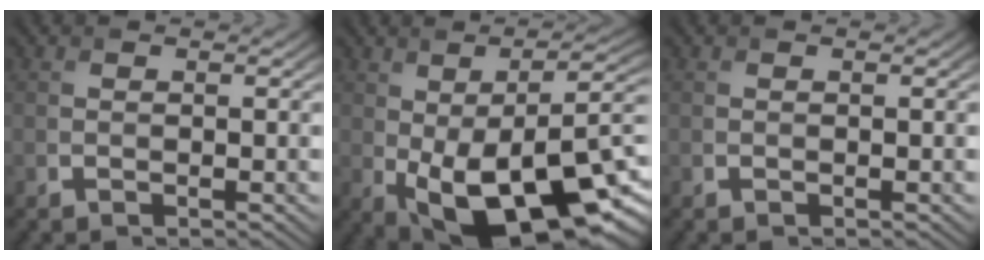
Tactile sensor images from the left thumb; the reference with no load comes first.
{"total": 16.9, "force": [-3.6, 7.9, 14.5], "torque": [-0.228, -0.015, -0.049]}
{"total": 0.0}